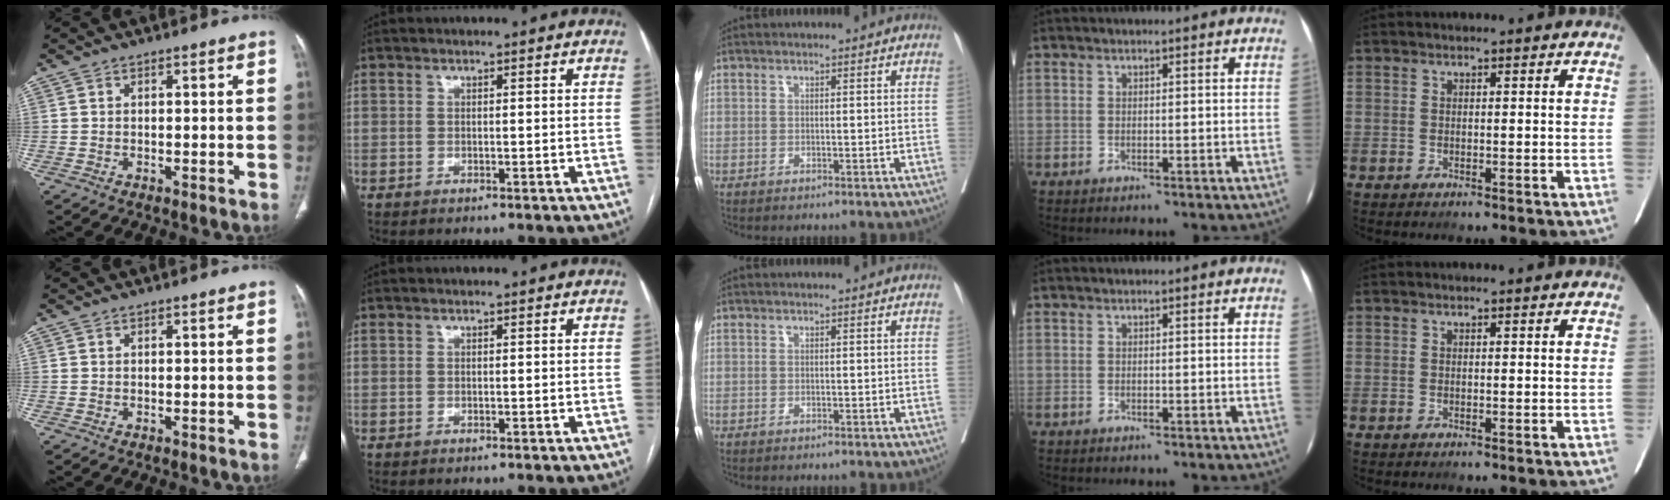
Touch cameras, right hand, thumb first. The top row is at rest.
{}